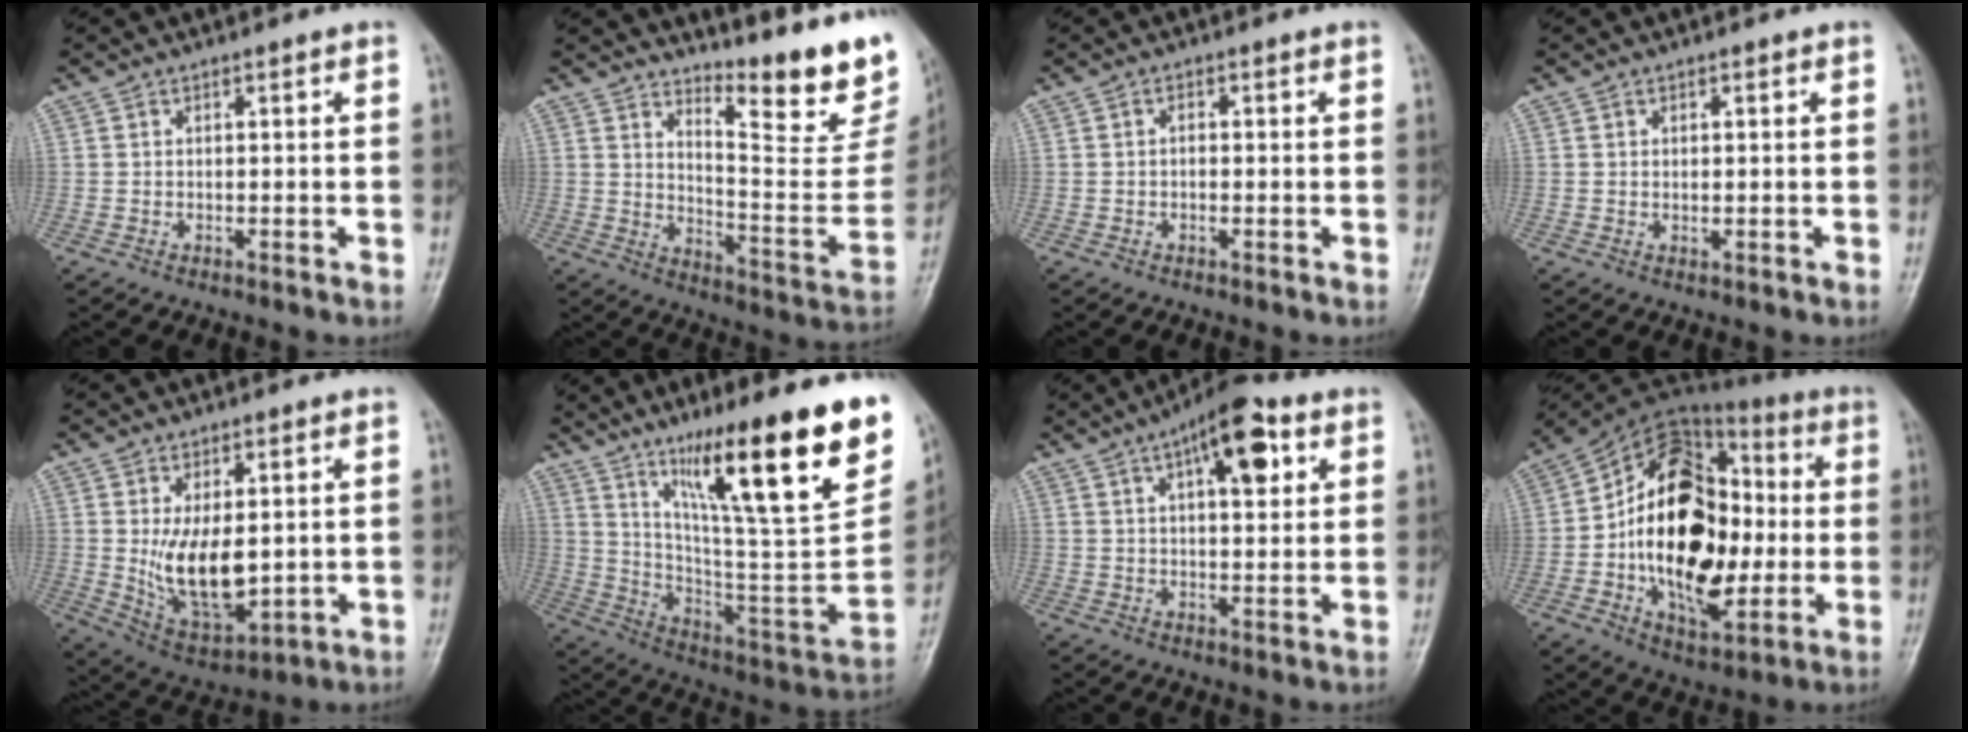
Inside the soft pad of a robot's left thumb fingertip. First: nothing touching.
{"total": 18.0, "force": [14.4, 4.4, 9.8], "torque": [-0.094, -0.135, 0.196]}
{"total": 1.0, "force": [-0.1, 0.6, 0.8], "torque": [-0.011, 0.004, -0.004]}
{"total": 1.0, "force": [0.2, 0.5, 0.9], "torque": [-0.016, -0.002, 0.007]}
{"total": 12.4, "force": [0.7, 6.5, 10.5], "torque": [-0.158, -0.021, 0.033]}
{"total": 31.4, "force": [16.9, 5.9, 25.8], "torque": [-0.357, -0.056, 0.282]}
{"total": 12.1, "force": [5.3, 4.8, 9.8], "torque": [-0.119, -0.003, 0.072]}
{"total": 25.5, "force": [-1.9, 15.9, 19.9], "torque": [-0.299, 0.019, -0.027]}